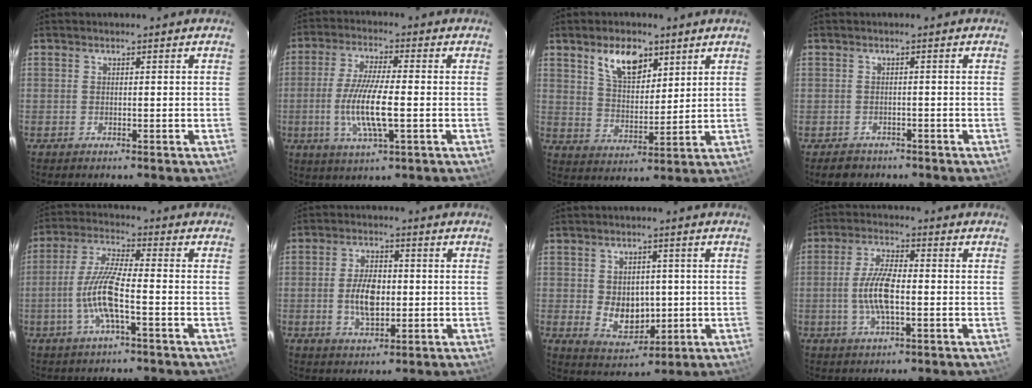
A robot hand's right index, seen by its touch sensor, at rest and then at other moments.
{"total": 10.7, "force": [-2.1, 2.0, 10.3], "torque": [-0.204, -0.012, -0.041]}
{"total": 9.4, "force": [5.5, 4.8, 5.9], "torque": [-0.098, 0.008, 0.103]}
{"total": 3.3, "force": [-2.2, 2.5, 0.4], "torque": [-0.005, 0.008, -0.031]}
{"total": 9.5, "force": [-3.1, 1.2, 8.8], "torque": [-0.189, -0.002, -0.060]}
{"total": 7.6, "force": [-0.7, 4.2, 6.4], "torque": [-0.124, 0.000, -0.010]}
{"total": 8.1, "force": [-0.4, 6.2, 5.2], "torque": [-0.101, -0.007, 0.014]}
{"total": 8.2, "force": [-1.3, 2.8, 7.6], "torque": [-0.155, 0.002, -0.027]}